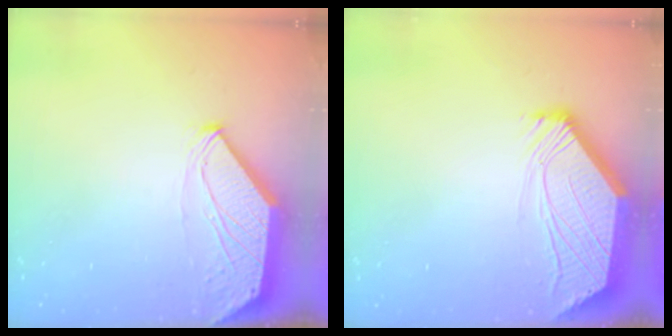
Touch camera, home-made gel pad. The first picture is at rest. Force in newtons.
{"total": 2.6, "press": 2.6, "slide": 0.5}